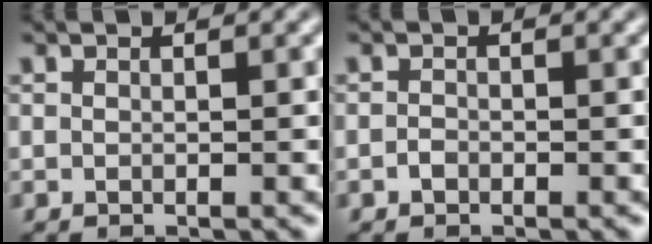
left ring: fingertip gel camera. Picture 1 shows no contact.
{"total": 0.7, "force": [-0.4, 0.5, 0.3], "torque": [-0.006, -0.001, -0.009]}